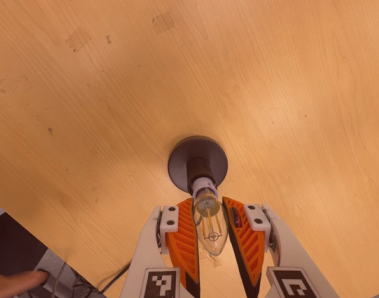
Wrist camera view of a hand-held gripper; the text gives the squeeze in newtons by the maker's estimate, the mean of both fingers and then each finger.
{"total": 12.2, "left": 11.5, "right": 12.9}